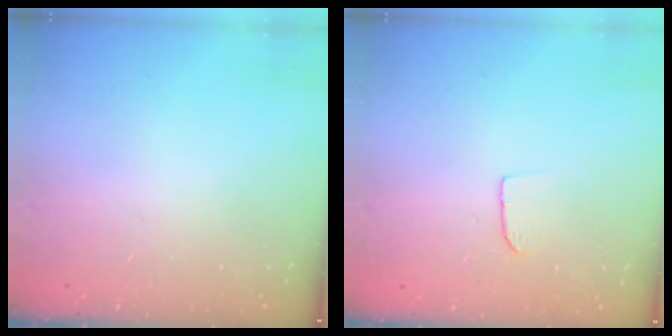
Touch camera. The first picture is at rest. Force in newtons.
{"total": 4.6, "press": 4.6, "slide": 0.4}